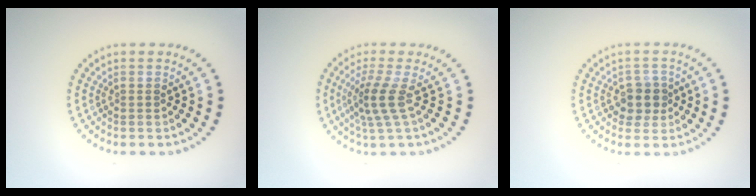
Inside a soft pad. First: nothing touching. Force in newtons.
{"total": 3.0, "press": 2.2, "slide": 2.0}
{"total": 2.4, "press": 2.2, "slide": 1.0}